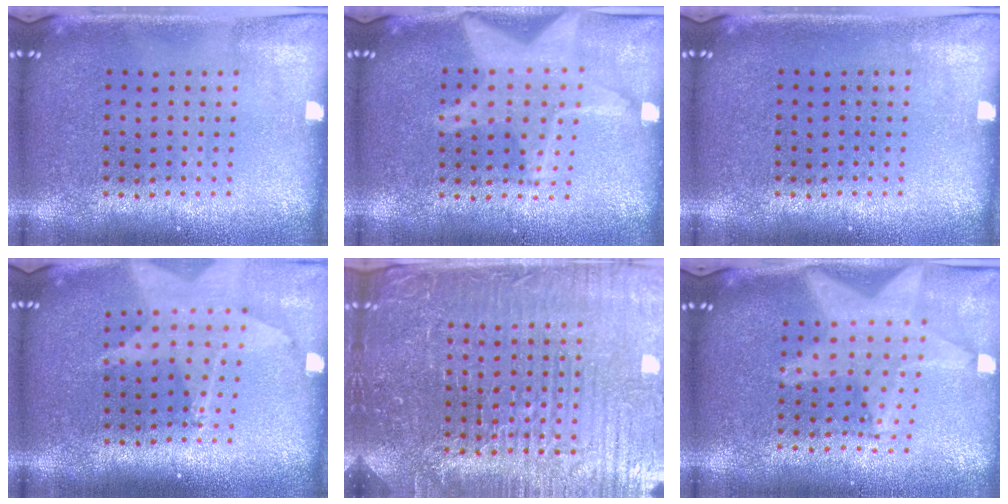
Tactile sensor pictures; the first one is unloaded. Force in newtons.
{"total": 2.6, "press": 2.6, "slide": 0.4}
{"total": 0.0}
{"total": 1.9, "press": 1.5, "slide": 1.2}
{"total": 5.3, "press": 4.9, "slide": 1.9}
{"total": 2.3, "press": 1.9, "slide": 1.3}